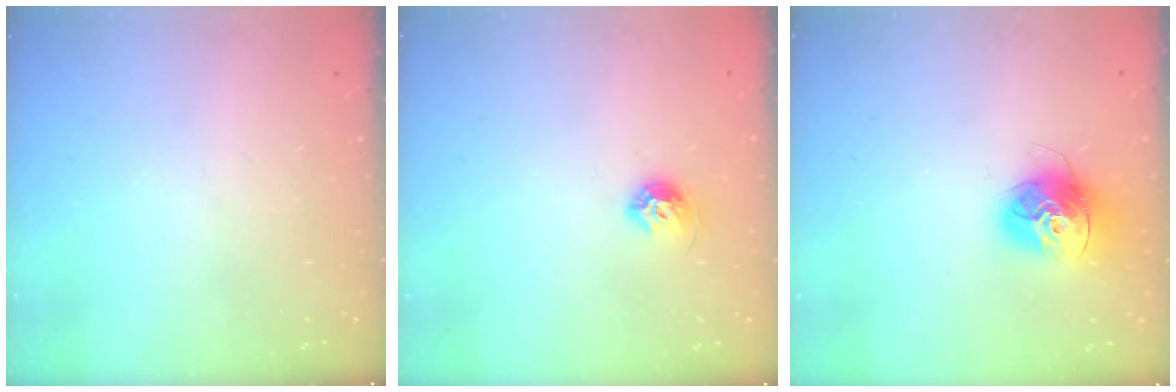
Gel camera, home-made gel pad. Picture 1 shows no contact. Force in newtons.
{"total": 7.6, "press": 7.5, "slide": 1.1}
{"total": 14.5, "press": 14.4, "slide": 1.4}